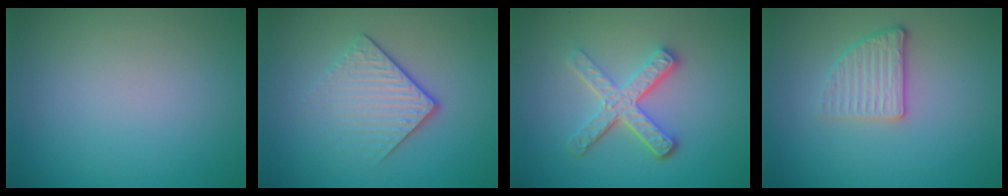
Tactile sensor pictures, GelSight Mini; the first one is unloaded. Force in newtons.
{"total": 4.2, "press": 2.6, "slide": 3.3}
{"total": 4.6, "press": 3.5, "slide": 3.0}
{"total": 2.6, "press": 2.3, "slide": 1.3}